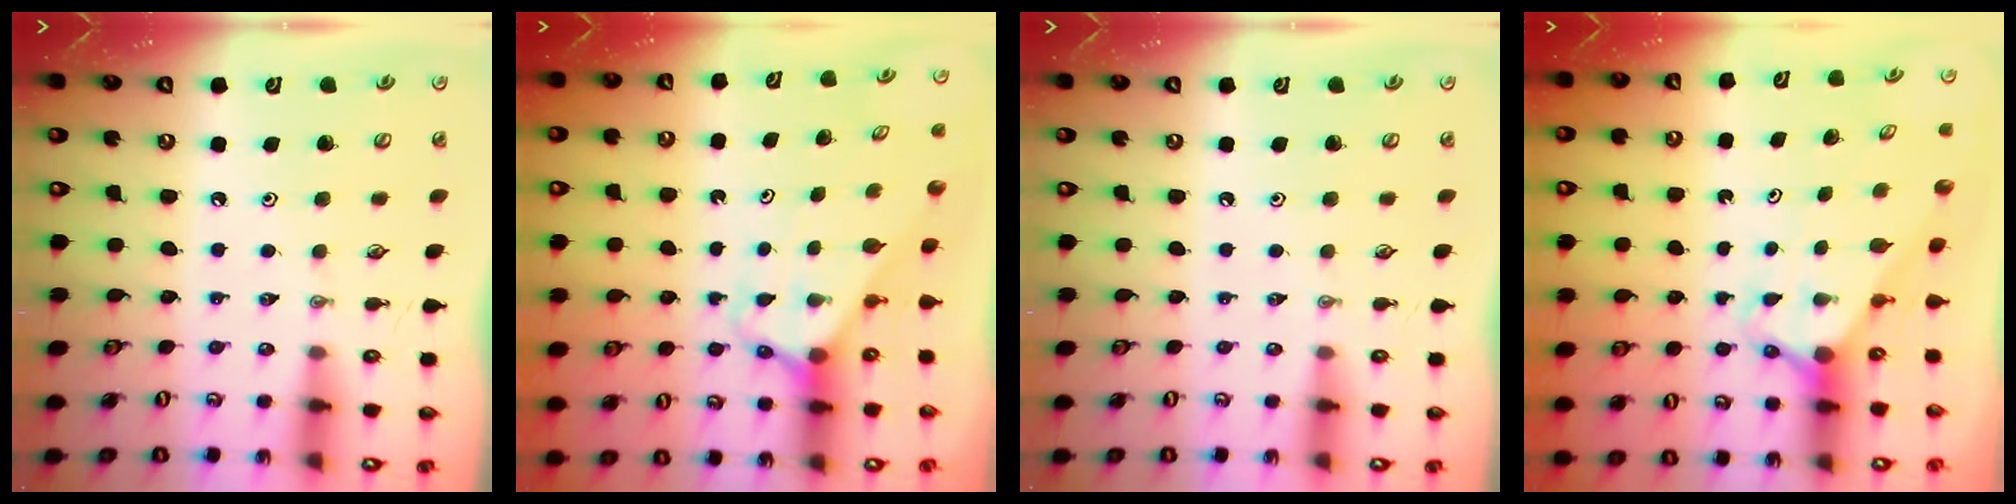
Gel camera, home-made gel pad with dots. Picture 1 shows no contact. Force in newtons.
{"total": 2.6, "press": 2.6, "slide": 0.2}
{"total": 0.0}
{"total": 2.7, "press": 2.7, "slide": 0.0}